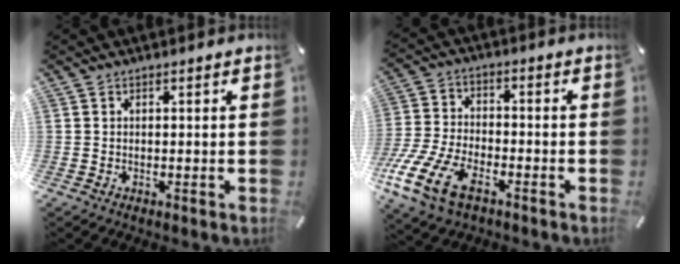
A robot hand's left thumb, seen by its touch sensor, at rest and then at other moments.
{"total": 13.3, "force": [-7.2, 7.1, 8.6], "torque": [-0.189, 0.025, -0.131]}